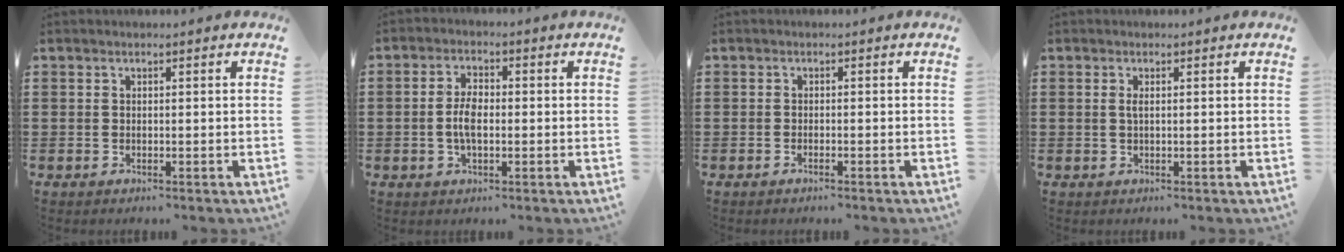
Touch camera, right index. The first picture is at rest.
{"total": 4.4, "force": [-0.6, 2.0, 3.9], "torque": [-0.086, 0.002, -0.015]}
{"total": 0.7, "force": [-0.6, 0.1, 0.4], "torque": [-0.008, -0.003, -0.011]}
{"total": 1.0, "force": [0.1, 0.1, 1.0], "torque": [-0.020, -0.001, 0.001]}